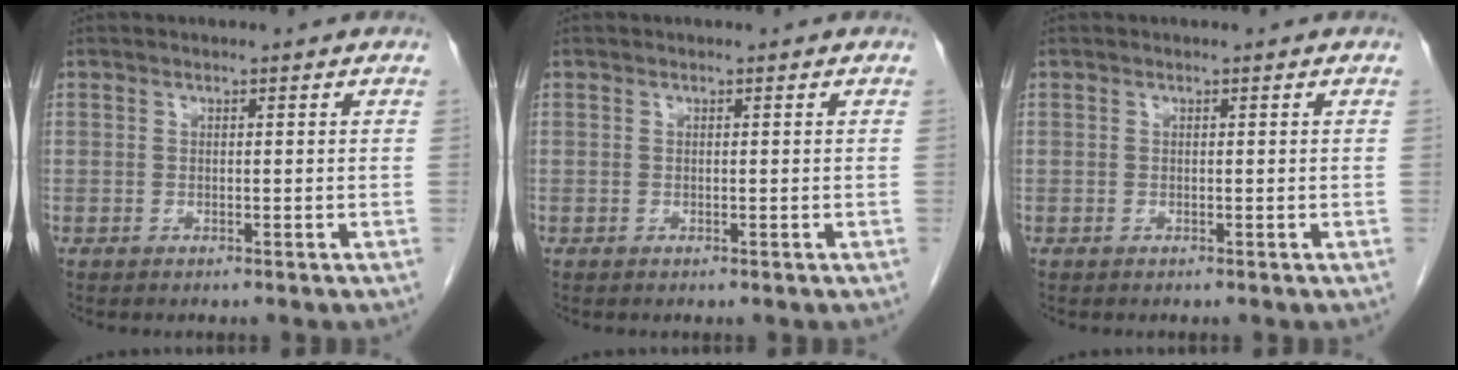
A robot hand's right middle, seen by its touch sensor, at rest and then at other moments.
{"total": 0.0}
{"total": 0.0}